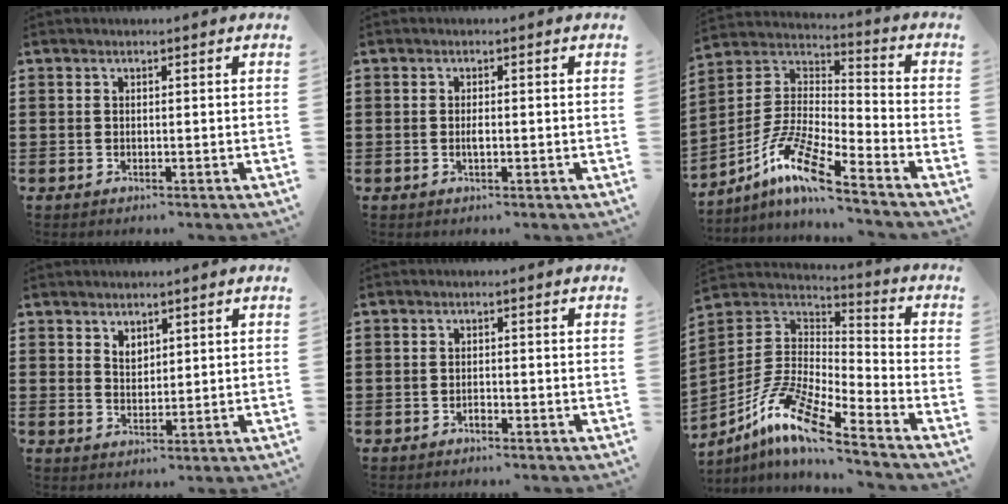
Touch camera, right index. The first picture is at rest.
{"total": 1.3, "force": [-0.2, 0.4, 1.2], "torque": [-0.023, -0.001, -0.004]}
{"total": 10.4, "force": [-7.6, 1.5, 7.0], "torque": [-0.163, -0.009, -0.158]}
{"total": 2.3, "force": [1.8, 1.3, 0.5], "torque": [-0.015, 0.004, 0.034]}
{"total": 0.9, "force": [-0.7, 0.3, 0.3], "torque": [-0.008, 0.000, -0.015]}
{"total": 11.6, "force": [-8.3, 2.4, 7.7], "torque": [-0.181, 0.000, -0.176]}